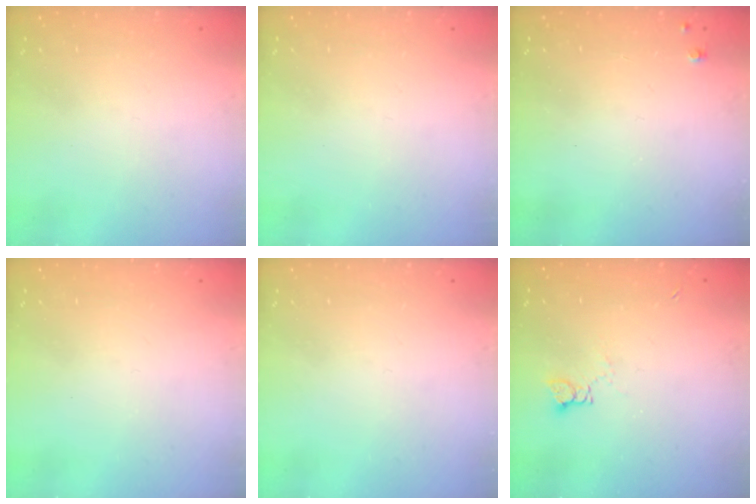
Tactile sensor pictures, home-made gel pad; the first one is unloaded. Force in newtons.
{"total": 0.0}
{"total": 4.0, "press": 3.9, "slide": 0.5}
{"total": 0.0}
{"total": 0.0}
{"total": 3.8, "press": 3.7, "slide": 0.5}